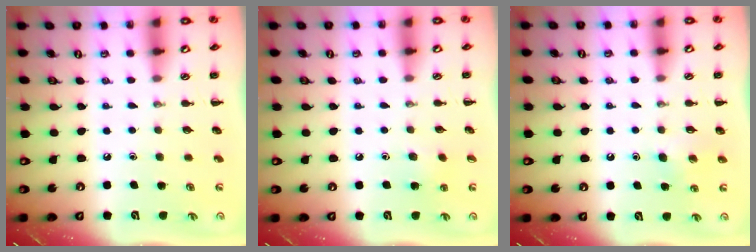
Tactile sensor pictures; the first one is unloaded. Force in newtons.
{"total": 5.8, "press": 5.5, "slide": 1.7}
{"total": 4.5, "press": 4.2, "slide": 1.5}